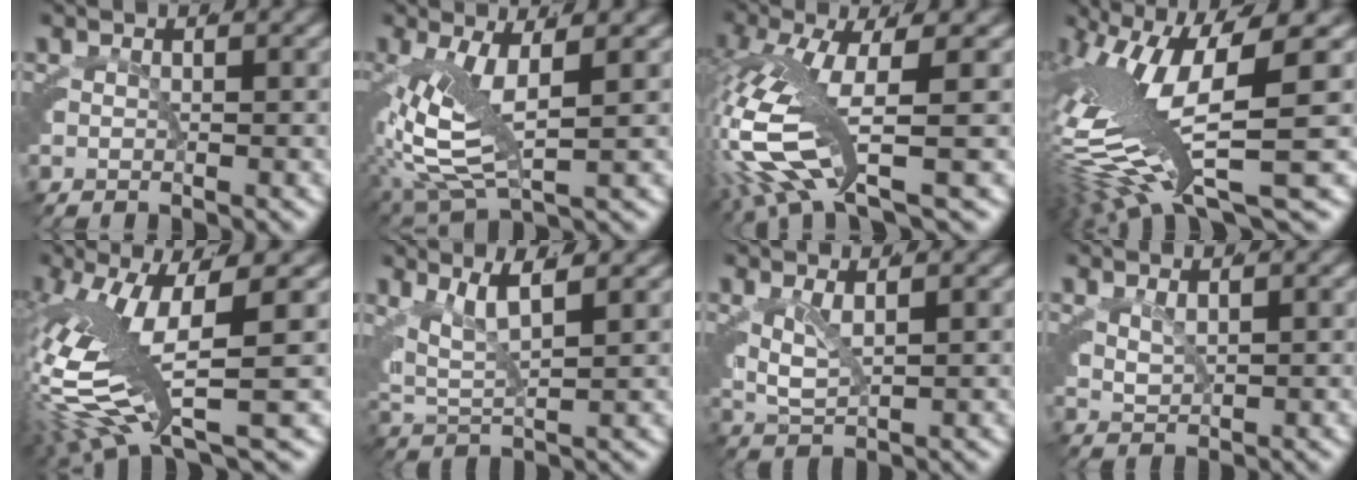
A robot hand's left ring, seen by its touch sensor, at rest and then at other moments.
{"total": 7.3, "force": [-0.8, 3.4, 6.4], "torque": [-0.147, -0.036, 0.011]}
{"total": 9.4, "force": [-1.6, 3.5, 8.6], "torque": [-0.204, -0.035, -0.006]}
{"total": 11.9, "force": [-1.3, 5.0, 10.7], "torque": [-0.209, -0.009, -0.013]}
{"total": 11.8, "force": [-0.6, 5.3, 10.6], "torque": [-0.219, -0.017, 0.006]}
{"total": 5.7, "force": [2.0, 3.6, 4.0], "torque": [-0.096, -0.010, 0.032]}
{"total": 2.4, "force": [0.4, 1.0, 2.2], "torque": [-0.057, -0.017, 0.018]}
{"total": 1.0, "force": [0.8, 0.3, 0.6], "torque": [-0.018, -0.012, 0.025]}